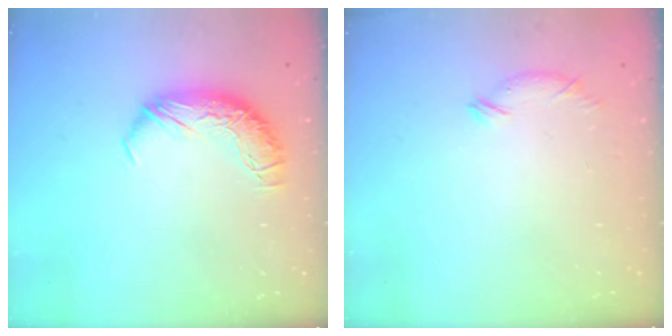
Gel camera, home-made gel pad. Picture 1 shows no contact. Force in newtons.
{"total": 5.0, "press": 5.0, "slide": 0.7}